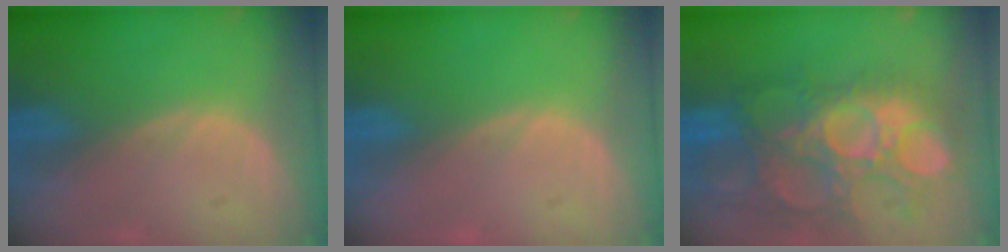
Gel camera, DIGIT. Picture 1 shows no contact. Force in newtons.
{"total": 0.0}
{"total": 13.1, "press": 12.1, "slide": 5.0}